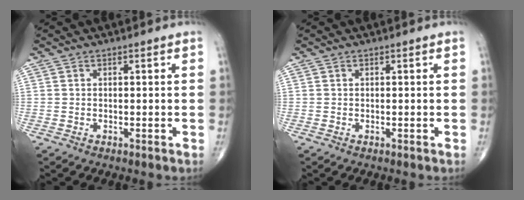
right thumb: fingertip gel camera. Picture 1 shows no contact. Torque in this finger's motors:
{"motor_torque": [0.09, 0.10, -0.08, -0.03, 0.00]}